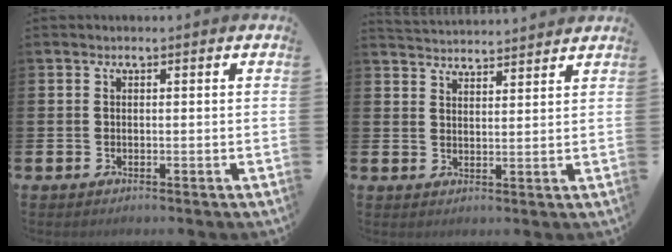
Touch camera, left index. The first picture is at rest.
{"total": 3.7, "force": [3.7, 0.0, -0.2], "torque": [-0.003, -0.024, 0.068]}